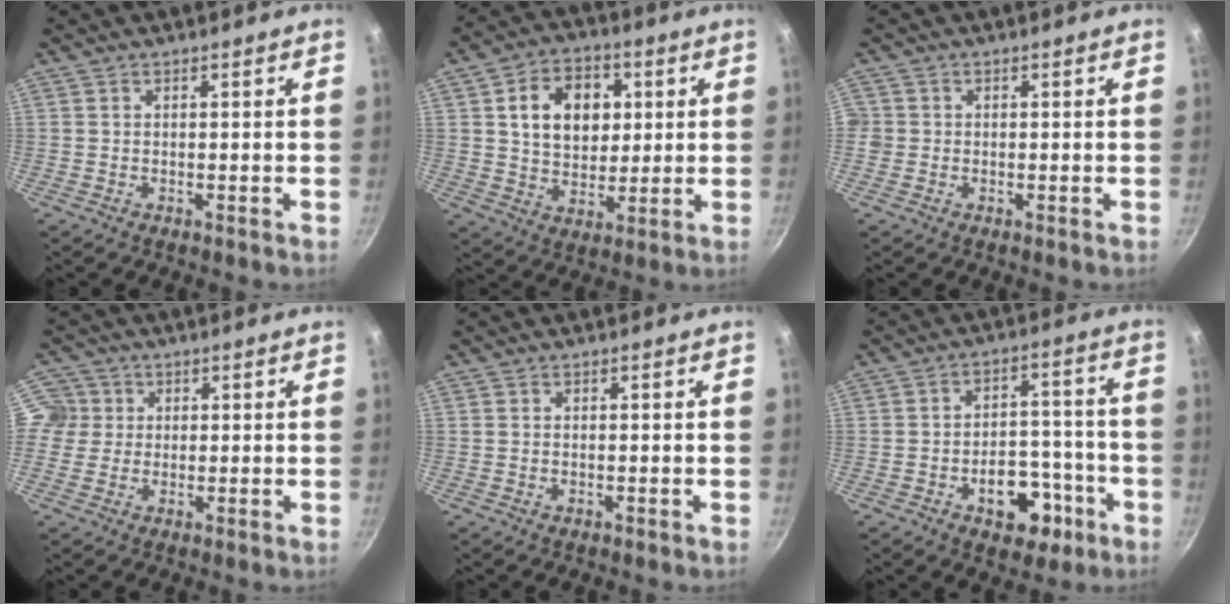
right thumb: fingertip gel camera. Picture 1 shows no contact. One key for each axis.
{"total": 13.1, "fx": 2.9, "fy": 9.8, "fz": 8.3, "tx": -0.098, "ty": 0.000, "tz": 0.045}
{"total": 1.9, "fx": -0.4, "fy": 1.8, "fz": 0.4, "tx": 0.001, "ty": 0.005, "tz": -0.010}
{"total": 5.0, "fx": 0.9, "fy": 4.8, "fz": 0.9, "tx": 0.021, "ty": 0.001, "tz": 0.003}
{"total": 0.0}
{"total": 10.0, "fx": -4.6, "fy": 6.4, "fz": 6.2, "tx": -0.045, "ty": 0.036, "tz": -0.057}